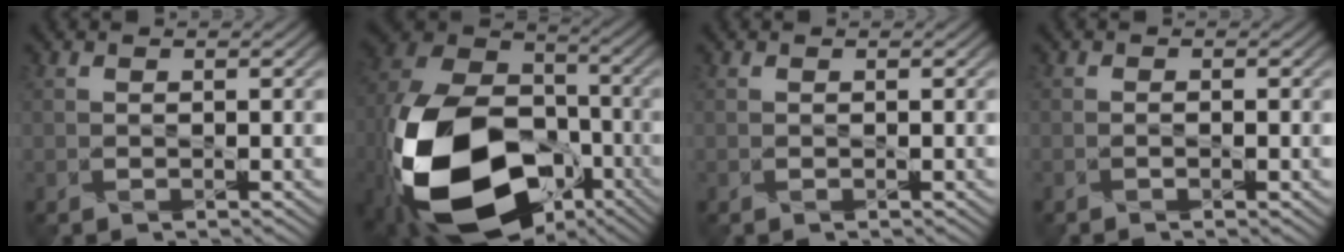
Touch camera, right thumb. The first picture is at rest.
{"total": 22.3, "force": [-8.9, 14.6, 14.3], "torque": [-0.347, -0.060, -0.138]}
{"total": 0.0}
{"total": 0.6, "force": [-0.3, 0.0, 0.5], "torque": [-0.005, -0.005, -0.008]}